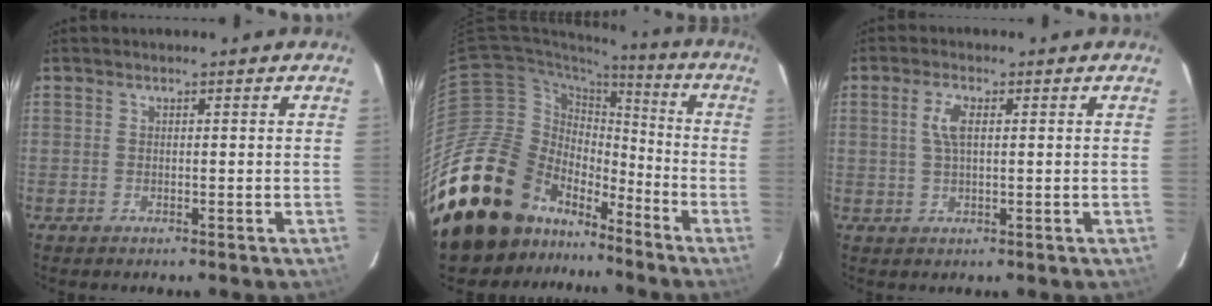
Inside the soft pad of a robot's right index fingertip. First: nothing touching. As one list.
[{"total": 31.0, "force": [-19.0, 18.6, 15.9], "torque": [-0.338, 0.006, -0.296]}, {"total": 3.6, "force": [0.8, 1.5, 3.2], "torque": [-0.066, 0.005, 0.018]}]